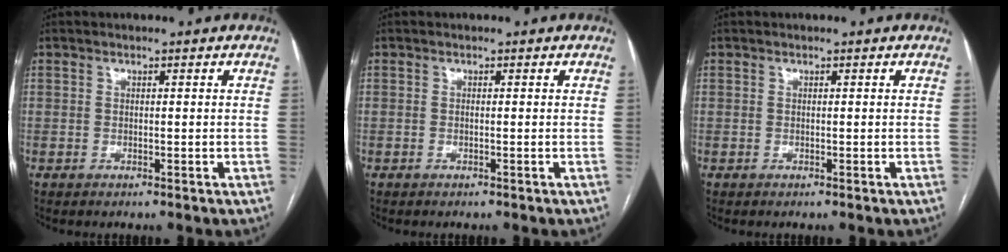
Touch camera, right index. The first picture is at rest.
{"total": 0.0}
{"total": 0.0}